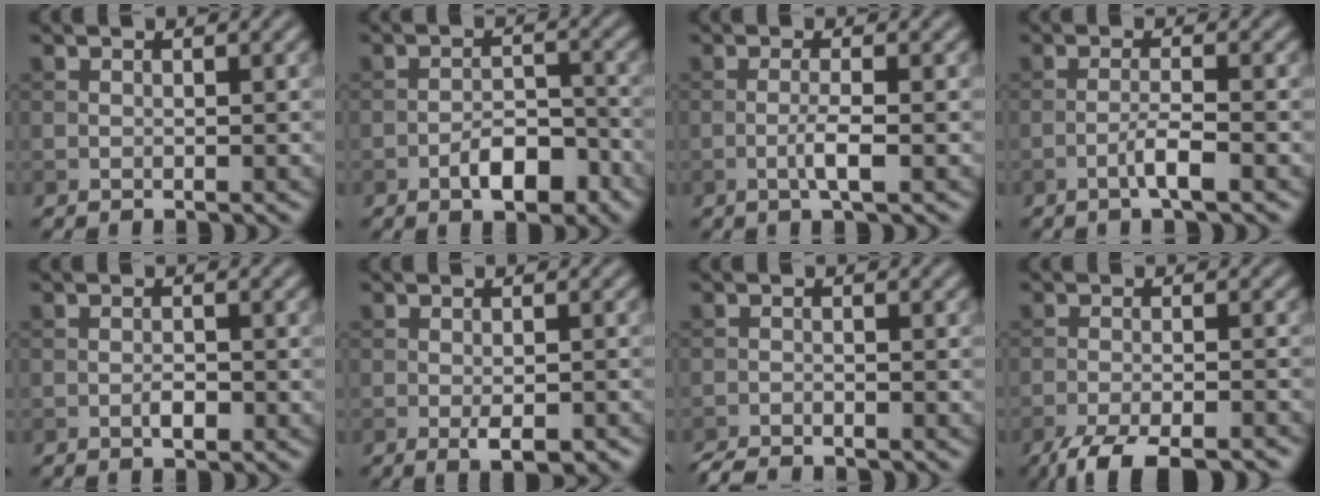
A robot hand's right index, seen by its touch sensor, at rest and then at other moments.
{"total": 4.4, "force": [-2.4, 2.0, 3.1], "torque": [-0.041, 0.008, -0.037]}
{"total": 2.2, "force": [-0.6, 0.2, 2.1], "torque": [-0.040, 0.002, -0.016]}
{"total": 2.3, "force": [-1.2, 0.2, 2.0], "torque": [-0.038, 0.007, -0.027]}
{"total": 1.4, "force": [-0.6, 0.6, 1.1], "torque": [-0.018, 0.001, -0.011]}
{"total": 3.0, "force": [-1.4, 1.1, 2.4], "torque": [-0.039, -0.007, -0.017]}
{"total": 2.6, "force": [-2.4, 0.3, 0.8], "torque": [-0.017, -0.006, -0.049]}
{"total": 6.1, "force": [-4.8, 1.3, 3.5], "torque": [-0.057, -0.013, -0.084]}